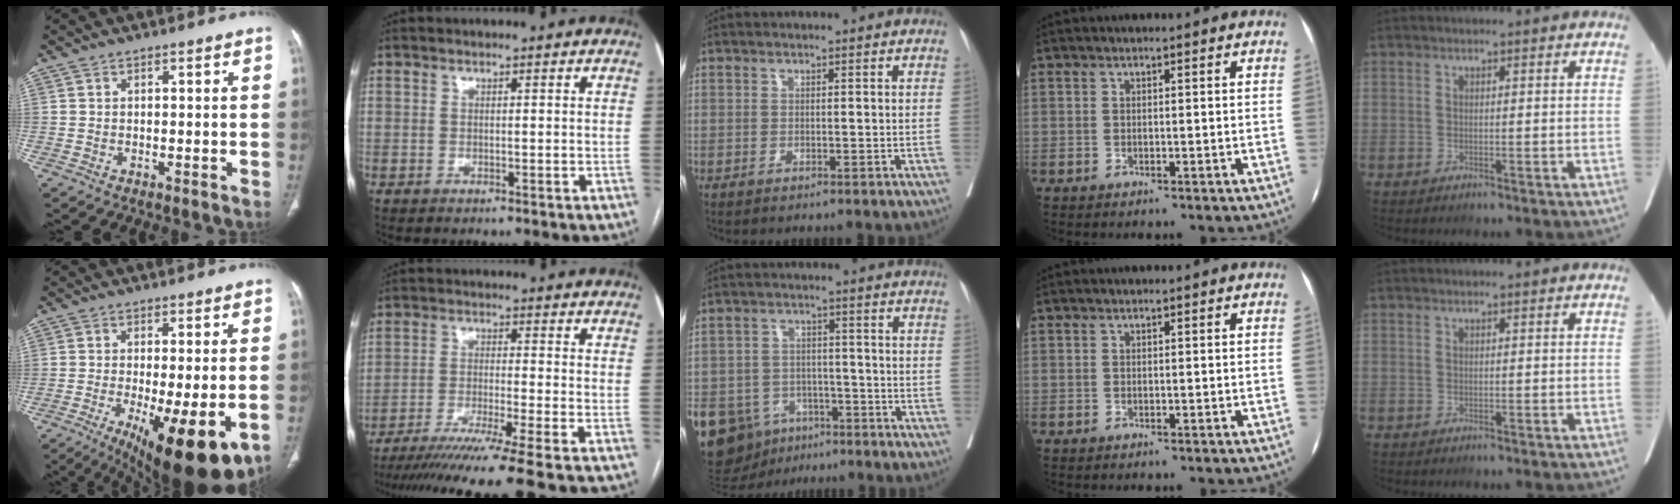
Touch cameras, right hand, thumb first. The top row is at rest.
{"thumb": {"total": 16.6, "force": [-6.0, 4.7, 14.7], "torque": [-0.196, -0.025, -0.078]}, "index": {"total": 15.3, "force": [-12.7, -2.6, 8.2], "torque": [-0.123, -0.048, -0.200]}, "middle": {"total": 17.3, "force": [-9.1, 13.1, 6.9], "torque": [-0.180, 0.014, -0.127]}}